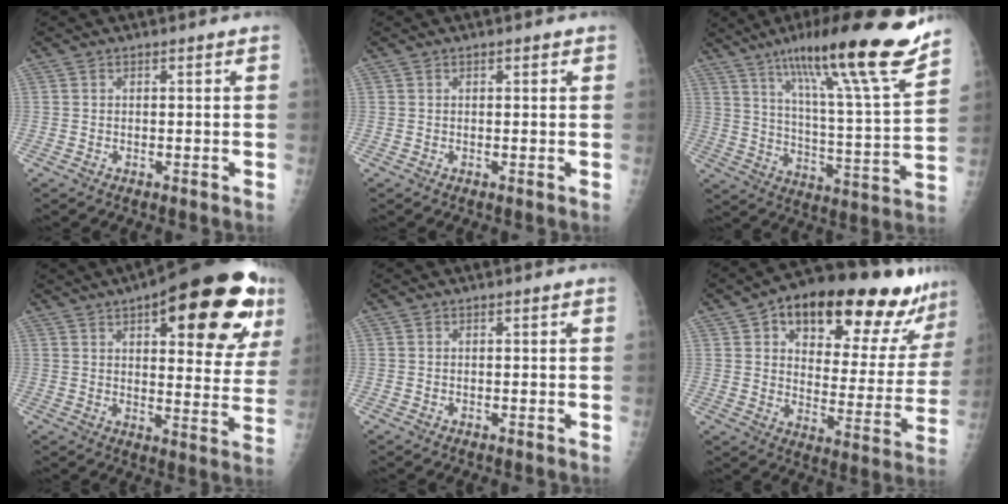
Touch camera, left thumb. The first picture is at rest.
{"total": 0.9, "force": [0.5, 0.4, 0.7], "torque": [-0.009, 0.001, 0.005]}
{"total": 23.6, "force": [16.7, 2.1, 16.5], "torque": [-0.239, -0.067, 0.264]}
{"total": 26.6, "force": [12.8, 9.6, 21.3], "torque": [-0.255, -0.014, 0.174]}
{"total": 0.0}
{"total": 25.8, "force": [15.7, 11.2, 17.1], "torque": [-0.191, -0.031, 0.221]}